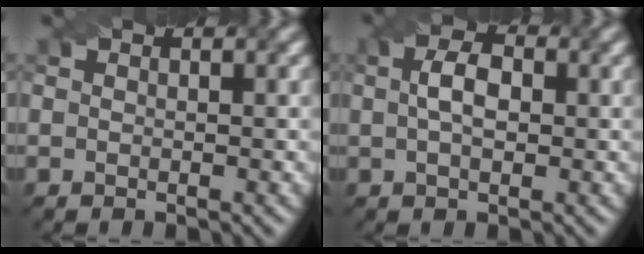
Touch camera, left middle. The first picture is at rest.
{"total": 3.2, "force": [0.3, 1.9, 2.6], "torque": [-0.052, 0.006, 0.002]}